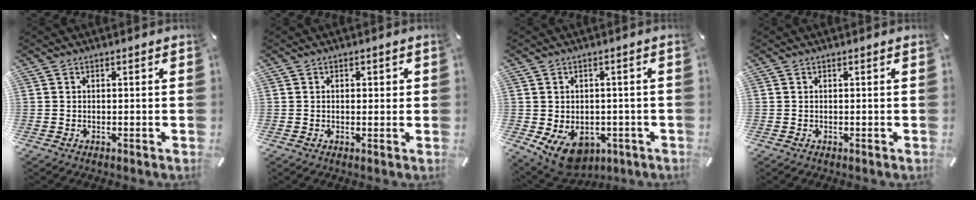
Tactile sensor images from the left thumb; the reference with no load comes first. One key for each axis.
{"total": 1.2, "fx": 0.0, "fy": 0.9, "fz": 0.8, "tx": -0.008, "ty": 0.003, "tz": -0.003}
{"total": 9.5, "fx": -4.3, "fy": 6.6, "fz": 5.3, "tx": -0.092, "ty": 0.017, "tz": -0.072}
{"total": 0.0}